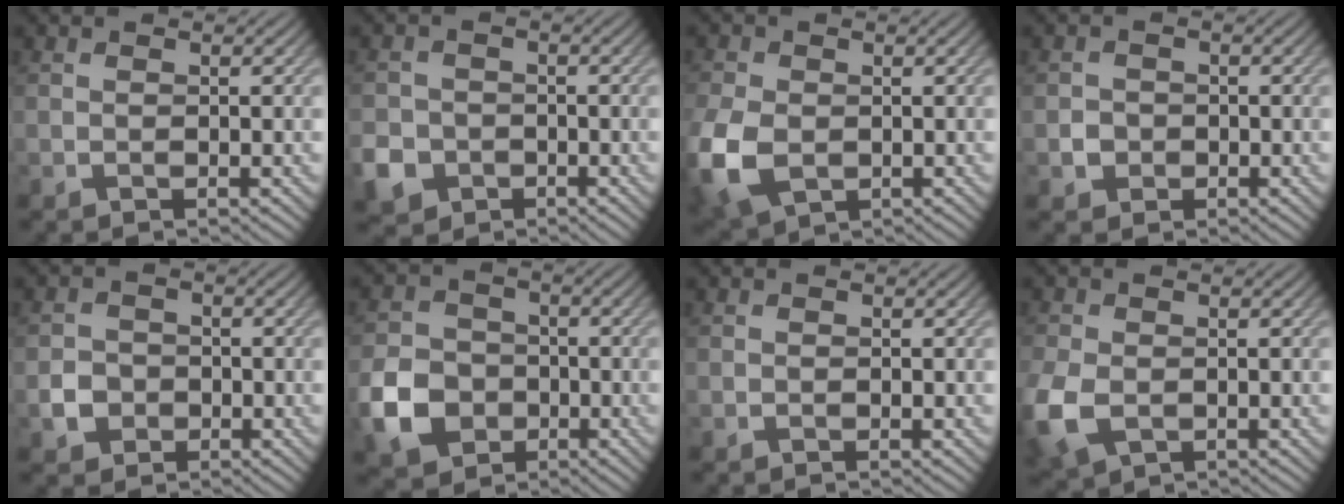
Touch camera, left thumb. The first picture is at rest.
{"total": 5.3, "force": [-2.5, 4.3, 1.7], "torque": [-0.047, -0.013, -0.056]}
{"total": 8.8, "force": [-2.1, 6.2, 5.9], "torque": [-0.182, -0.023, -0.042]}
{"total": 2.0, "force": [-0.6, 1.9, 0.5], "torque": [-0.003, -0.004, -0.013]}
{"total": 3.0, "force": [-1.1, 2.7, 0.9], "torque": [-0.019, -0.001, -0.020]}
{"total": 8.0, "force": [-3.0, 6.4, 3.7], "torque": [-0.096, -0.014, -0.069]}
{"total": 0.0}
{"total": 6.7, "force": [-1.9, 4.6, 4.5], "torque": [-0.135, -0.019, -0.039]}